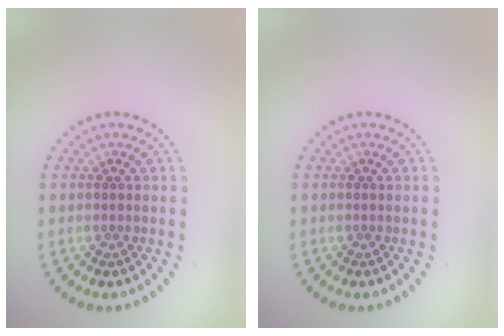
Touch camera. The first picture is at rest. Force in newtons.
{"total": 0.0}